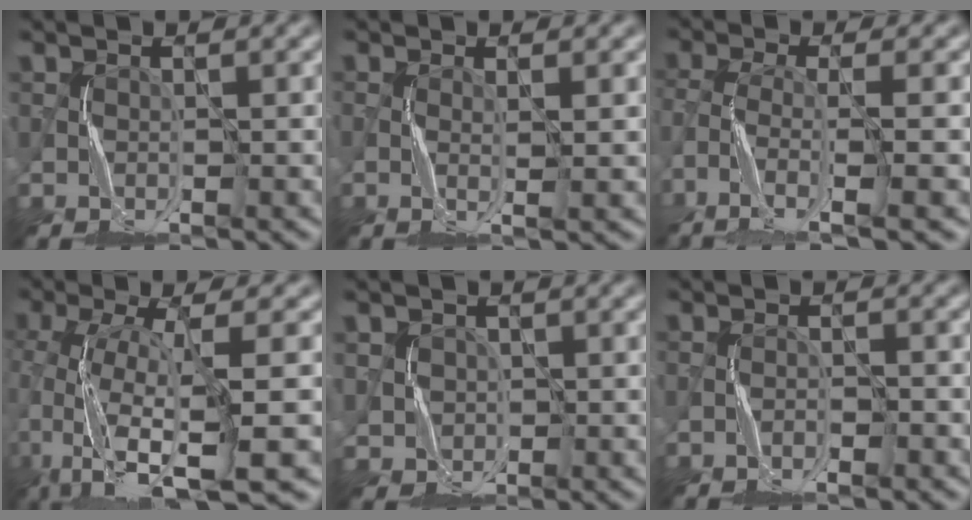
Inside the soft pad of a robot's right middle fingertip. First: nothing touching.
{"total": 0.9, "force": [-0.2, -0.1, 0.9], "torque": [-0.015, 0.001, -0.007]}
{"total": 6.2, "force": [-4.3, 1.1, 4.3], "torque": [-0.078, -0.003, -0.093]}
{"total": 9.7, "force": [-3.8, 2.4, 8.6], "torque": [-0.157, -0.011, -0.070]}
{"total": 3.3, "force": [0.8, 3.1, 0.8], "torque": [-0.045, 0.006, 0.026]}
{"total": 1.8, "force": [-1.5, 0.4, 0.9], "torque": [-0.006, 0.011, -0.029]}